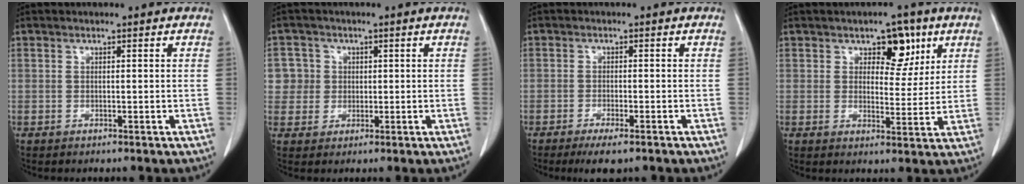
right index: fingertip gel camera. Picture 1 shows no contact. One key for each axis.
{"total": 4.4, "fx": 0.8, "fy": 4.3, "fz": 0.0, "tx": 0.015, "ty": 0.010, "tz": 0.016}
{"total": 4.3, "fx": -3.1, "fy": 0.9, "fz": 2.9, "tx": -0.046, "ty": -0.009, "tz": -0.045}
{"total": 6.0, "fx": 3.1, "fy": 3.3, "fz": 3.9, "tx": -0.043, "ty": 0.004, "tz": 0.045}